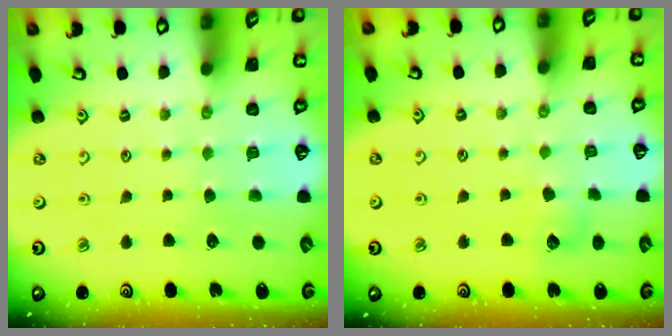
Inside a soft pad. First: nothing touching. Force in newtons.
{"total": 4.8, "press": 4.8, "slide": 0.4}